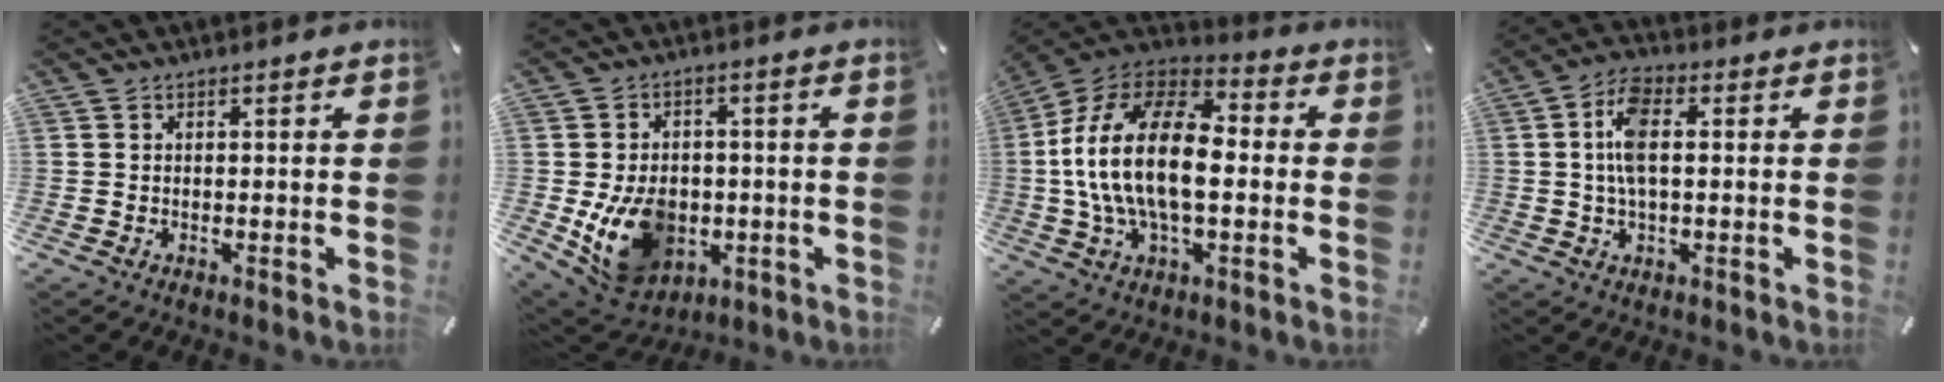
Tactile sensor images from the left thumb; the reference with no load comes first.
{"total": 13.9, "force": [-2.9, 10.8, 8.2], "torque": [-0.164, 0.003, -0.045]}
{"total": 21.1, "force": [-1.5, 12.0, 17.3], "torque": [-0.359, 0.014, -0.024]}
{"total": 8.2, "force": [0.8, 4.0, 7.2], "torque": [-0.148, 0.005, 0.009]}